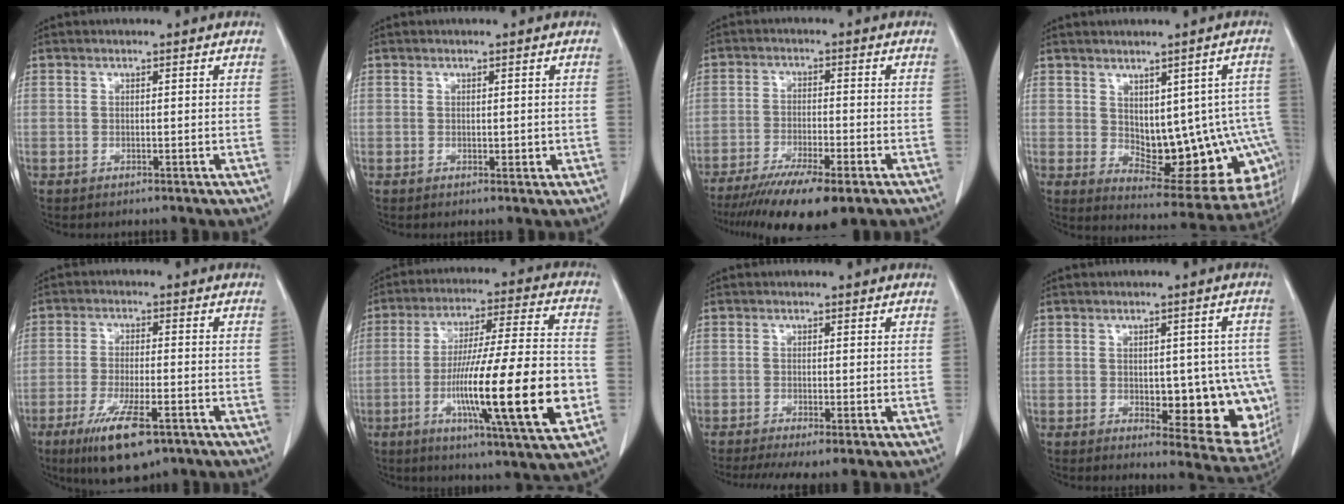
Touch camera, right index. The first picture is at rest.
{"total": 1.2, "force": [0.0, 0.7, 1.0], "torque": [-0.010, -0.002, 0.002]}
{"total": 11.9, "force": [-8.5, 1.7, 8.3], "torque": [-0.135, -0.028, -0.136]}
{"total": 16.0, "force": [-1.1, 8.4, 13.6], "torque": [-0.131, 0.011, 0.008]}
{"total": 10.5, "force": [-6.1, 2.4, 8.1], "torque": [-0.148, -0.022, -0.098]}
{"total": 21.6, "force": [-5.6, 1.1, 20.8], "torque": [-0.333, -0.015, -0.089]}
{"total": 6.0, "force": [-4.3, 0.9, 4.1], "torque": [-0.065, -0.016, -0.070]}
{"total": 13.8, "force": [-2.3, 6.3, 12.0], "torque": [-0.113, 0.009, -0.010]}